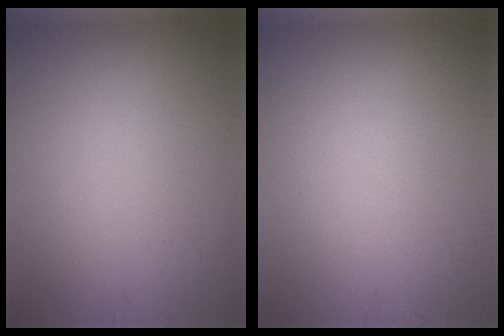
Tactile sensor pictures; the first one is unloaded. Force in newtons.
{"total": 0.0}